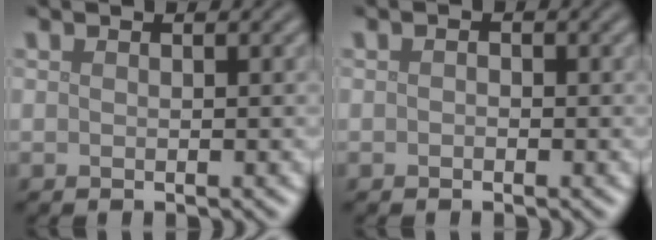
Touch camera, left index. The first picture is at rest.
{"total": 0.6, "force": [-0.1, 0.4, 0.3], "torque": [-0.005, -0.002, -0.004]}